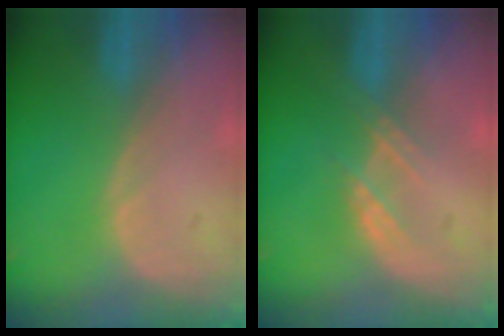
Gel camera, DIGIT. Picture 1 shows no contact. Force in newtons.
{"total": 2.7, "press": 2.7, "slide": 0.3}